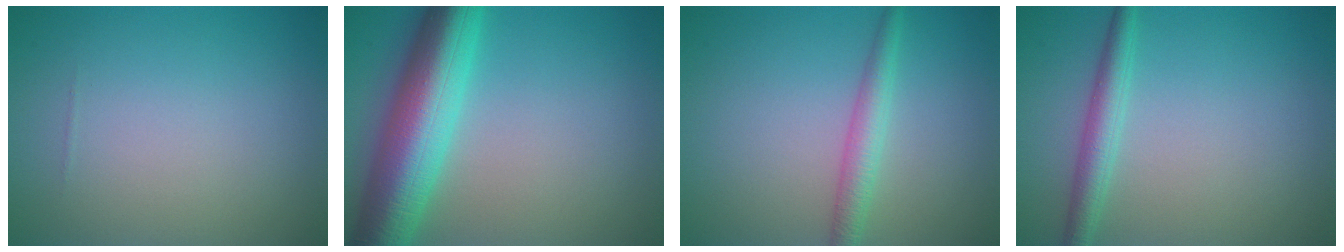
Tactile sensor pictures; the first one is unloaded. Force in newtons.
{"total": 10.0, "press": 10.0, "slide": 0.2}
{"total": 2.5, "press": 2.5, "slide": 0.1}
{"total": 2.6, "press": 2.6, "slide": 0.1}